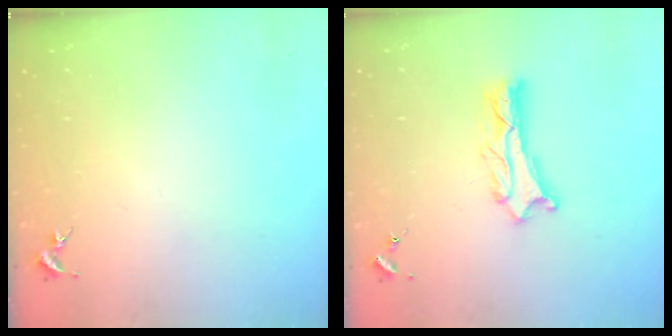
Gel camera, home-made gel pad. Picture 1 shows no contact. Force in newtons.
{"total": 2.6, "press": 2.6, "slide": 0.3}